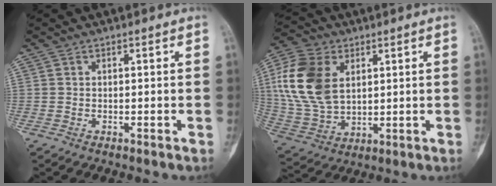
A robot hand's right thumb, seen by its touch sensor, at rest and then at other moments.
{"total": 16.1, "force": [4.1, 10.8, 11.3], "torque": [-0.223, -0.005, 0.084]}